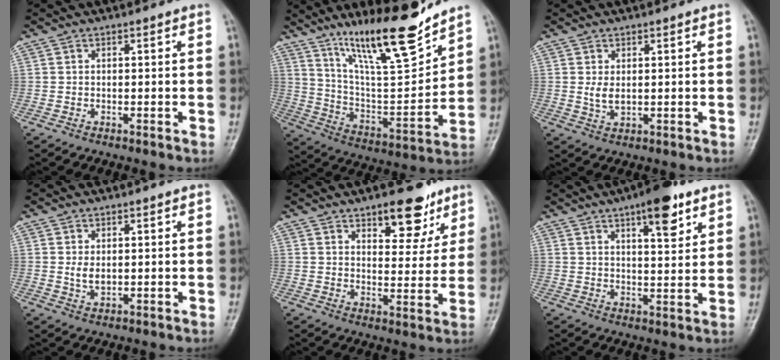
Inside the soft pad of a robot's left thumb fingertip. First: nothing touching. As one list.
[{"total": 19.3, "force": [14.3, 3.5, 12.4], "torque": [-0.173, -0.088, 0.255]}, {"total": 3.0, "force": [0.8, 1.6, 2.5], "torque": [-0.043, -0.010, 0.020]}, {"total": 2.9, "force": [0.7, 1.6, 2.3], "torque": [-0.037, -0.010, 0.018]}, {"total": 10.7, "force": [6.8, 4.9, 6.7], "torque": [-0.056, -0.038, 0.098]}, {"total": 9.6, "force": [5.6, 3.2, 7.2], "torque": [-0.087, -0.027, 0.080]}]